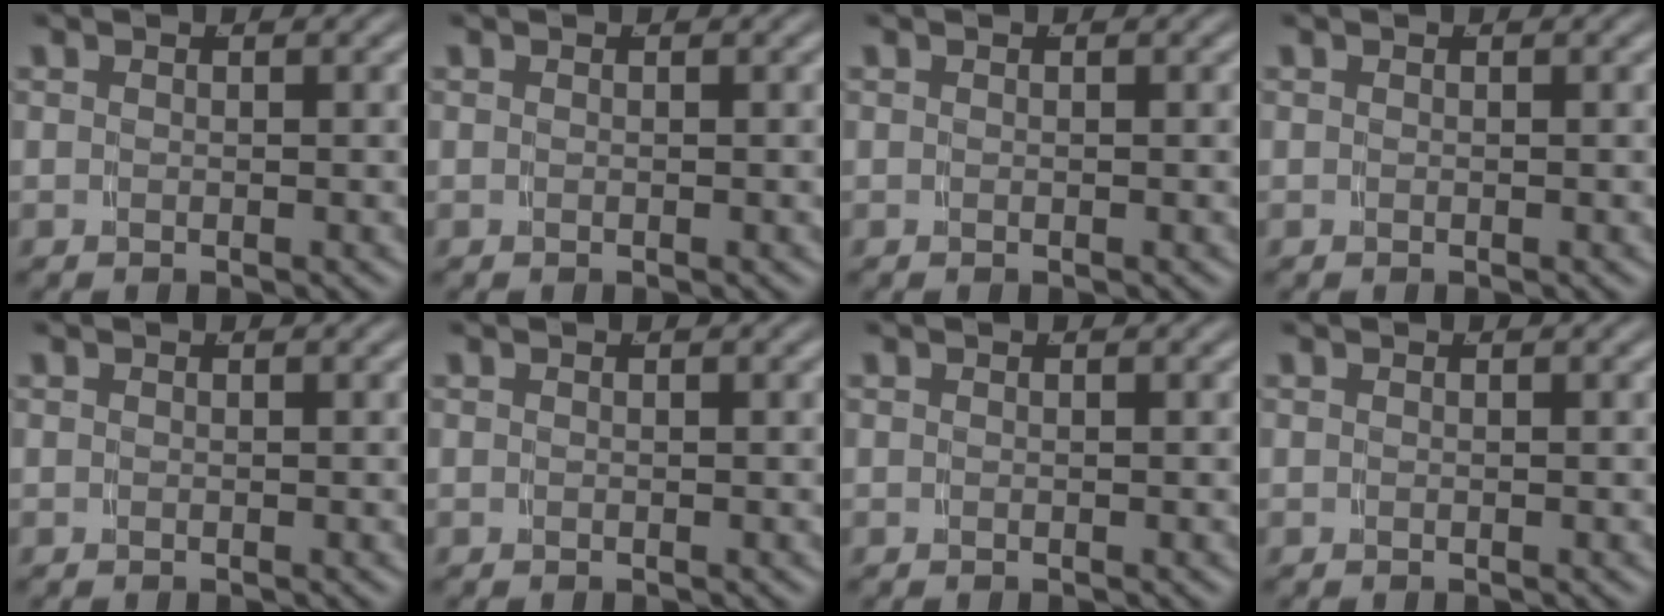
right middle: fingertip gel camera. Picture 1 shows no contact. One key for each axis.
{"total": 0.0}
{"total": 0.0}
{"total": 0.0}
{"total": 0.0}
{"total": 0.0}
{"total": 0.0}
{"total": 0.0}